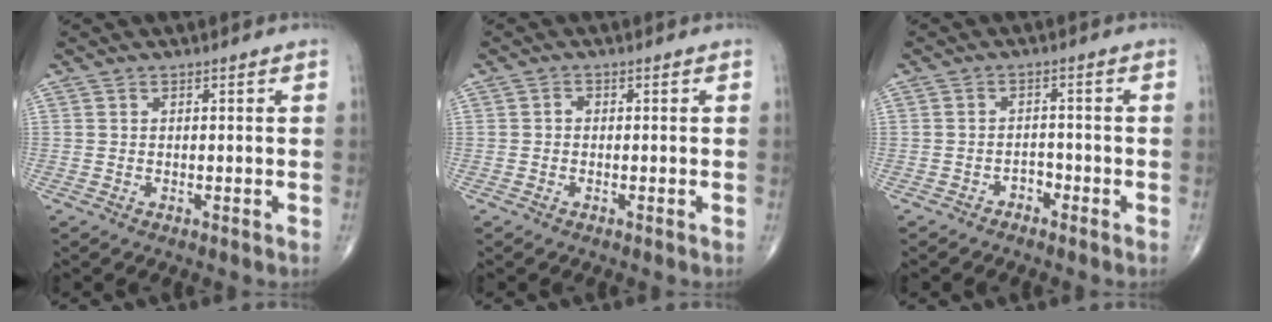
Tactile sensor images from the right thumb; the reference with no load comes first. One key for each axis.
{"total": 0.9, "fx": -0.1, "fy": 0.7, "fz": 0.5, "tx": -0.003, "ty": 0.003, "tz": -0.006}
{"total": 2.1, "fx": -1.6, "fy": 1.2, "fz": 0.6, "tx": -0.002, "ty": 0.012, "tz": -0.029}